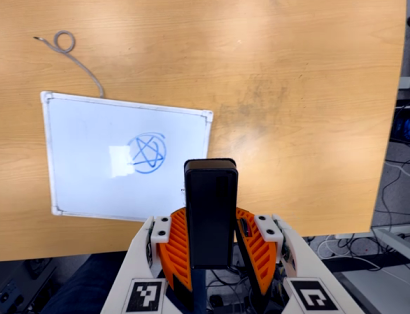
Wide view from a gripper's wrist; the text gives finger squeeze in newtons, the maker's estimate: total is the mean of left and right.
{"total": 5.3, "left": 4.7, "right": 5.8}